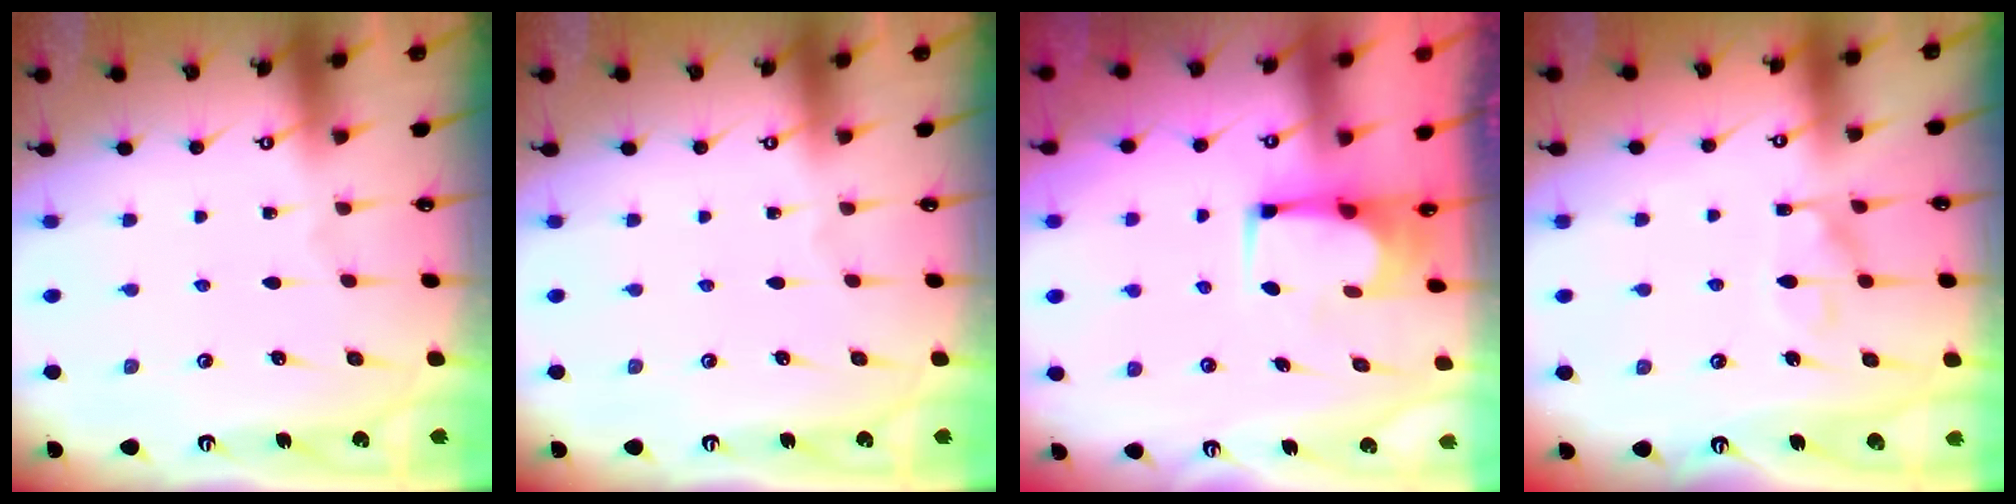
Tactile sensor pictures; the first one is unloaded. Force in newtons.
{"total": 0.0}
{"total": 2.1, "press": 2.1, "slide": 0.1}
{"total": 8.5, "press": 8.4, "slide": 0.9}